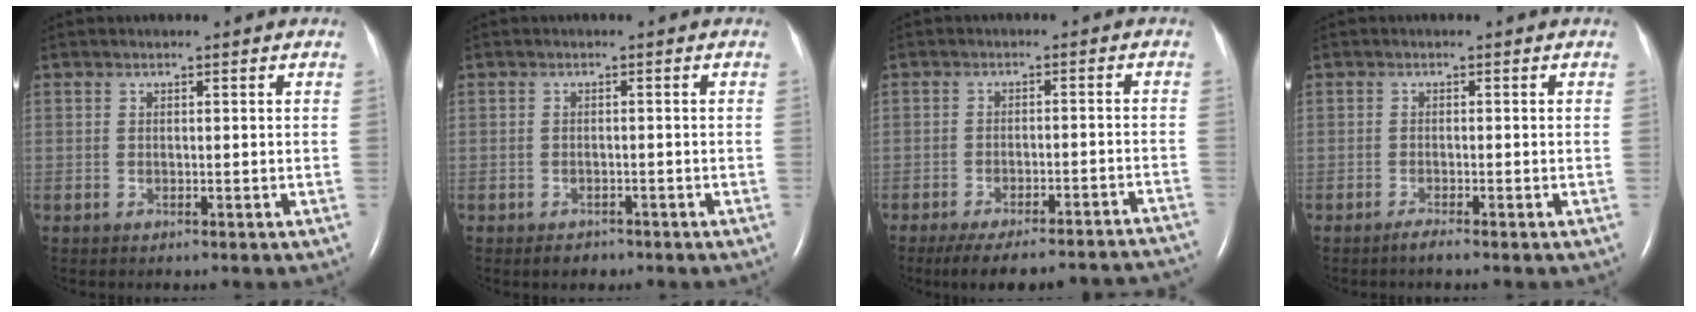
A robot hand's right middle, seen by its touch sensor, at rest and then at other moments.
{"total": 1.8, "force": [-1.3, 1.1, 0.5], "torque": [-0.012, 0.001, -0.015]}
{"total": 20.4, "force": [-19.0, 1.8, 7.2], "torque": [-0.069, -0.009, -0.238]}
{"total": 1.2, "force": [-1.0, -0.2, 0.6], "torque": [-0.017, -0.002, -0.021]}